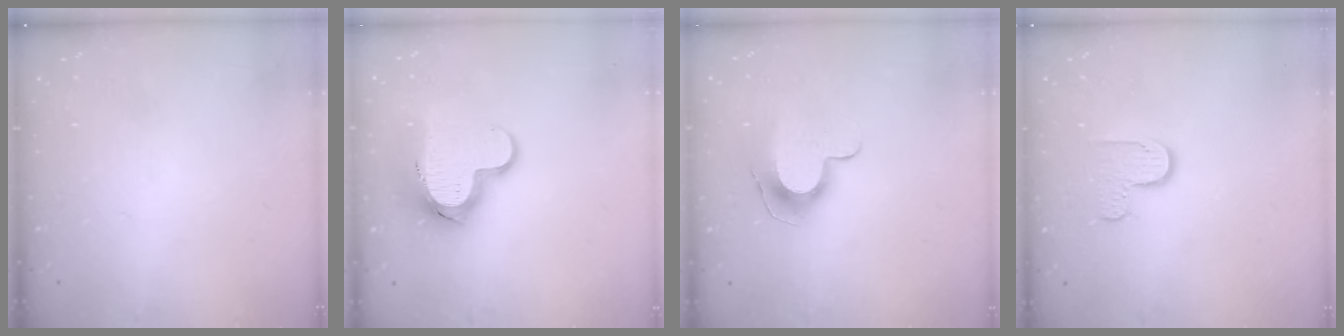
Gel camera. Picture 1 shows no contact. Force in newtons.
{"total": 13.1, "press": 13.0, "slide": 1.3}
{"total": 9.6, "press": 9.6, "slide": 0.1}
{"total": 6.1, "press": 6.1, "slide": 0.4}